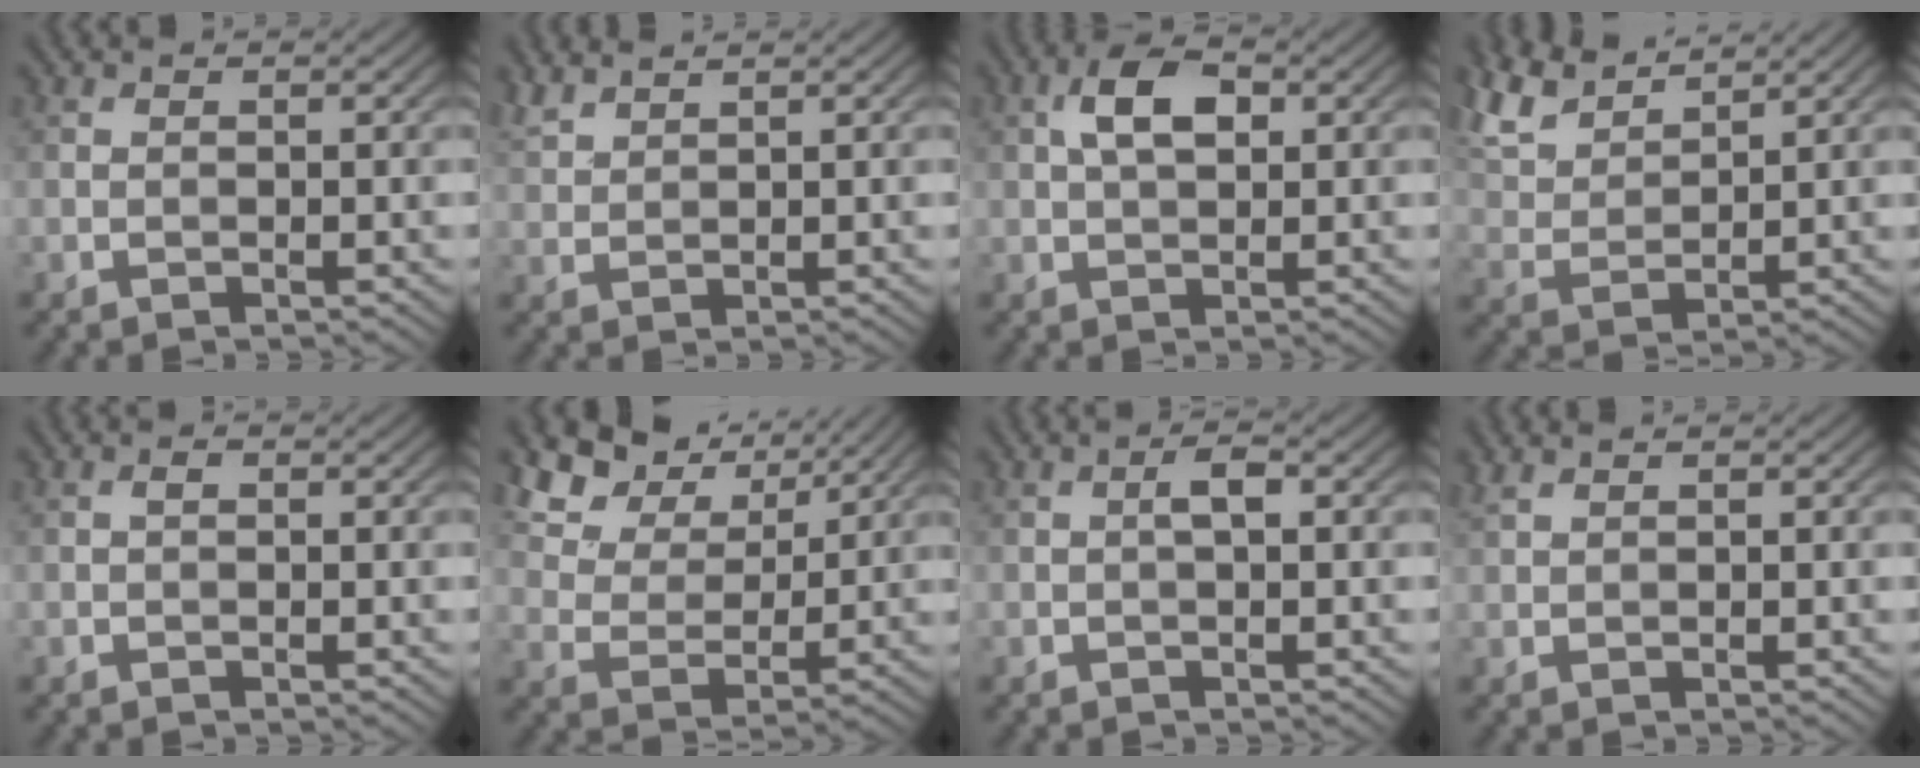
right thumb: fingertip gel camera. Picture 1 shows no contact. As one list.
[{"total": 2.6, "force": [2.3, 0.6, 1.1], "torque": [-0.029, 0.005, 0.055]}, {"total": 5.2, "force": [1.3, 2.8, 4.2], "torque": [-0.084, 0.009, 0.019]}, {"total": 8.3, "force": [6.7, 2.8, 4.0], "torque": [-0.110, 0.019, 0.138]}, {"total": 0.8, "force": [0.1, 0.4, 0.6], "torque": [-0.011, 0.004, 0.001]}, {"total": 9.7, "force": [6.6, 5.4, 4.6], "torque": [-0.117, -0.014, 0.135]}, {"total": 1.7, "force": [0.1, 0.5, 1.6], "torque": [-0.030, 0.007, -0.001]}, {"total": 1.2, "force": [1.0, 0.3, 0.6], "torque": [-0.022, 0.006, 0.027]}]